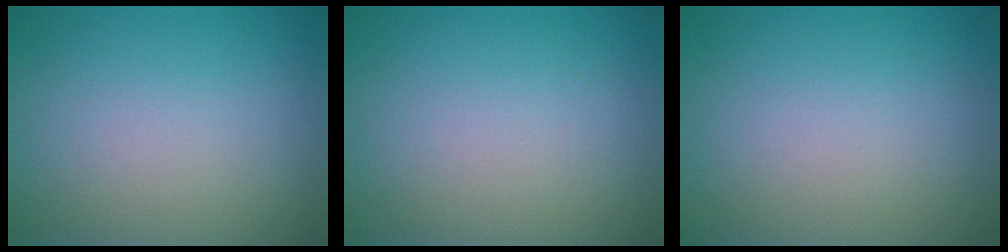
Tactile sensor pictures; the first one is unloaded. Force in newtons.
{"total": 0.0}
{"total": 0.0}